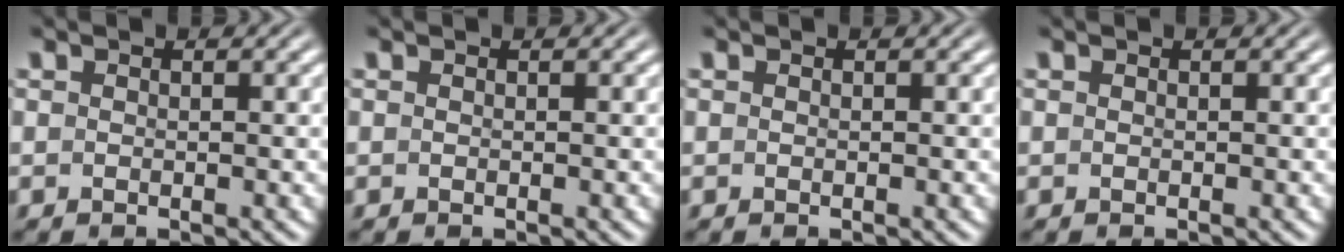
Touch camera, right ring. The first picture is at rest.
{"total": 0.0}
{"total": 0.0}
{"total": 0.0}